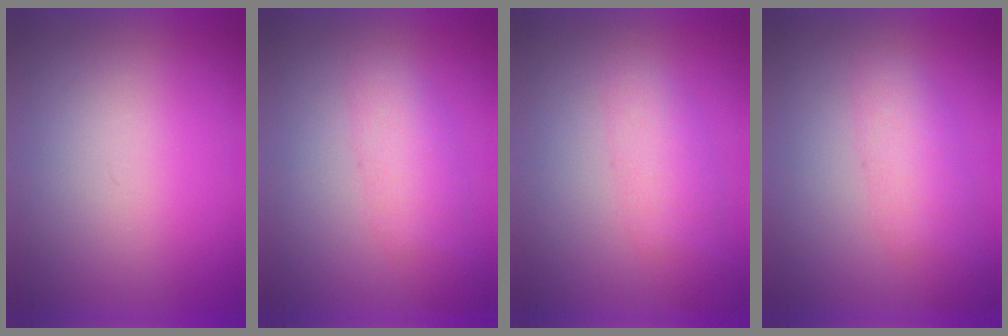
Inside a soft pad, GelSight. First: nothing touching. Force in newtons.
{"total": 2.2}
{"total": 2.1}
{"total": 2.2}